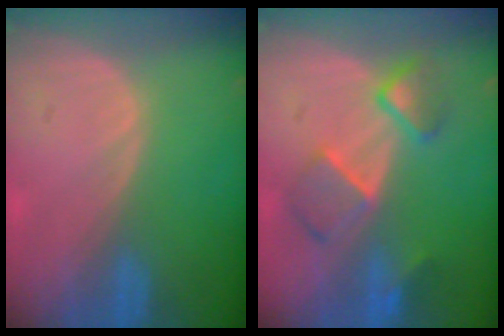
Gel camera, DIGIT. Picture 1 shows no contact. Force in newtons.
{"total": 6.2, "press": 6.1, "slide": 0.3}